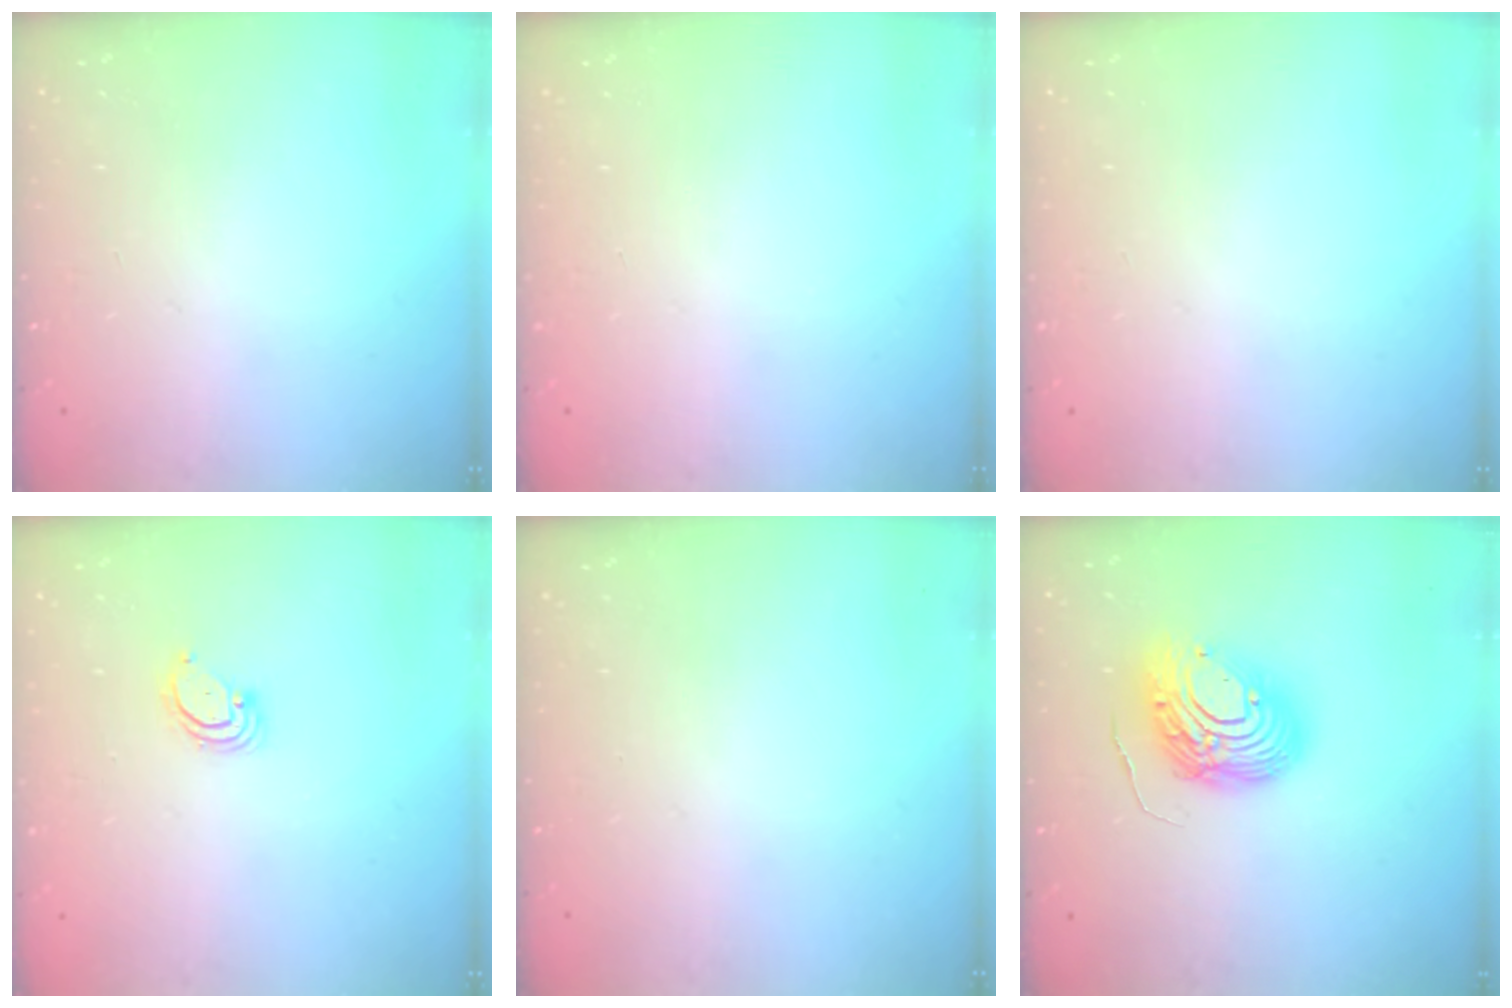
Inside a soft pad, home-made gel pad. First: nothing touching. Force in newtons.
{"total": 0.0}
{"total": 0.0}
{"total": 2.8, "press": 2.8, "slide": 0.2}
{"total": 0.0}
{"total": 12.0, "press": 12.0, "slide": 1.1}